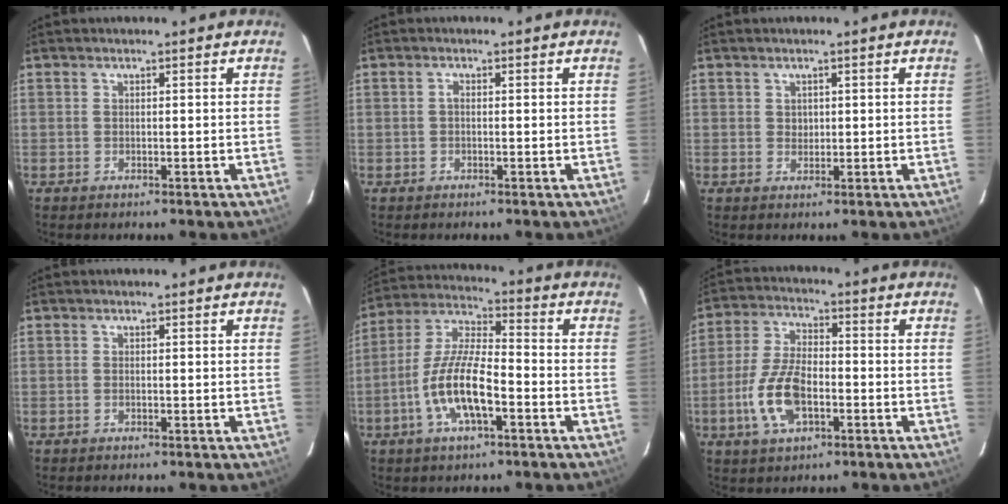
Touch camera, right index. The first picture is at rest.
{"total": 0.7, "force": [-0.2, 0.4, 0.5], "torque": [-0.010, 0.006, -0.005]}
{"total": 1.3, "force": [0.3, 1.3, 0.3], "torque": [0.000, 0.003, 0.005]}
{"total": 0.0}
{"total": 12.8, "force": [-4.7, 4.0, 11.2], "torque": [-0.234, -0.003, -0.089]}
{"total": 11.3, "force": [-3.7, 5.5, 9.2], "torque": [-0.197, 0.002, -0.068]}